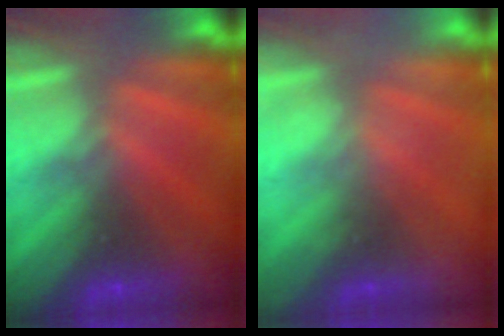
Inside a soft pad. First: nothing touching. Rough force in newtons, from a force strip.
{"total": 2.3}